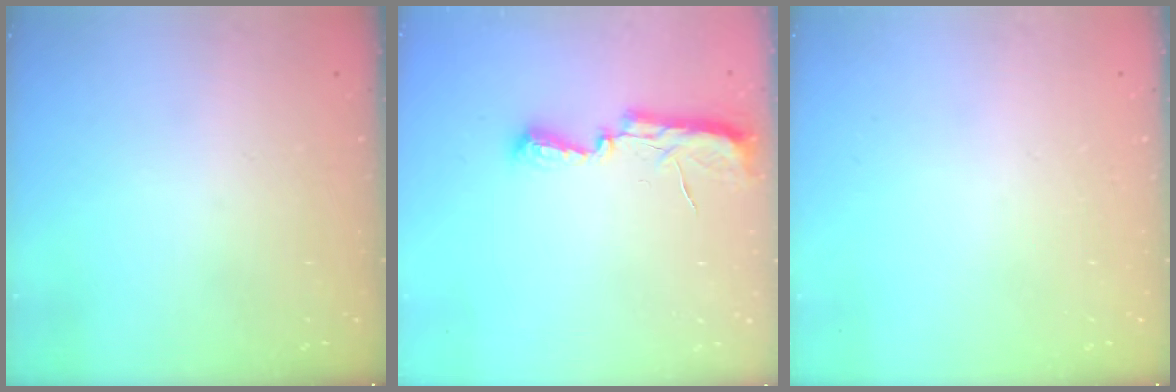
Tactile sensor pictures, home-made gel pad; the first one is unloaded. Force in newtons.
{"total": 7.2, "press": 7.2, "slide": 0.7}
{"total": 0.0}